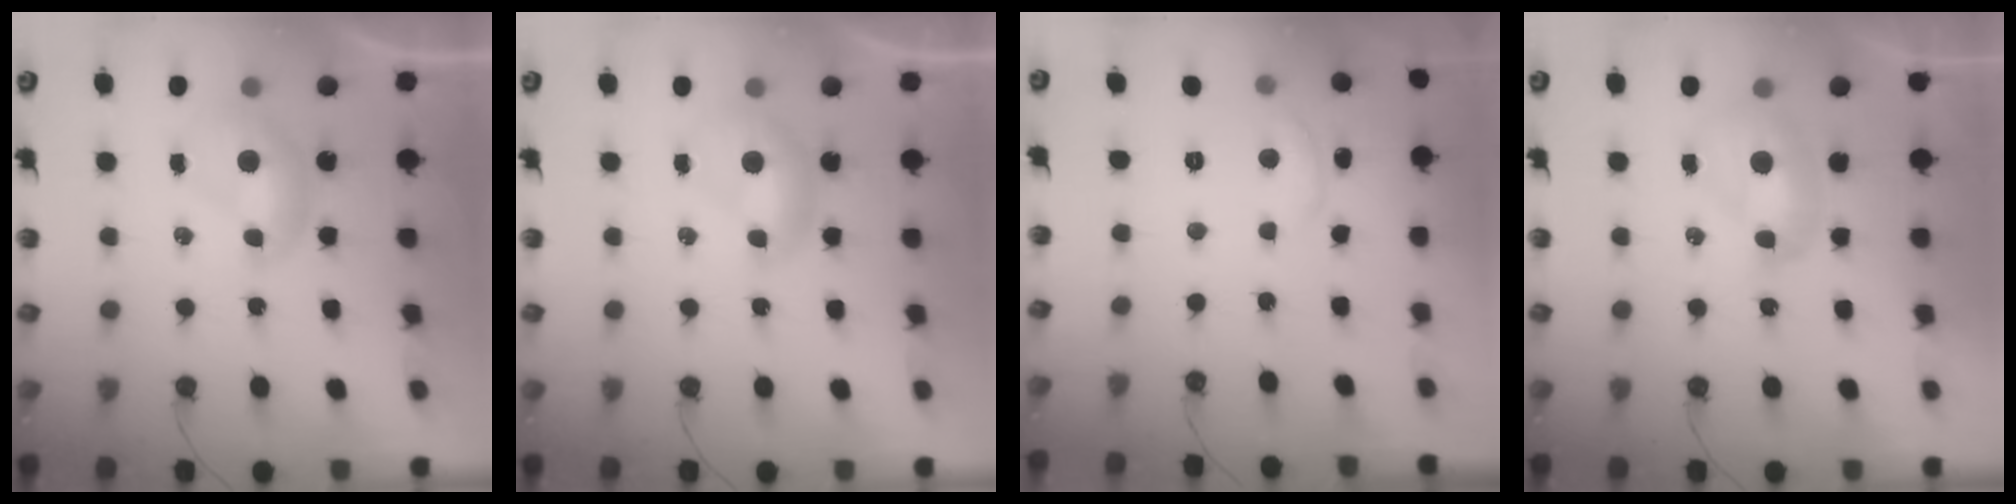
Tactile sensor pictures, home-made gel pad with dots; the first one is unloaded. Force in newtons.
{"total": 0.0}
{"total": 0.6, "press": 0.0, "slide": 0.6}
{"total": 2.5, "press": 2.5, "slide": 0.3}